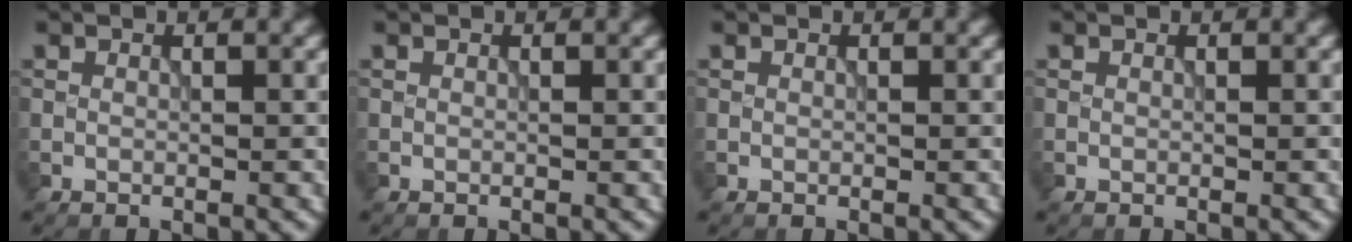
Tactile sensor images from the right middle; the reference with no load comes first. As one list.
[{"total": 0.0}, {"total": 0.0}, {"total": 0.0}]